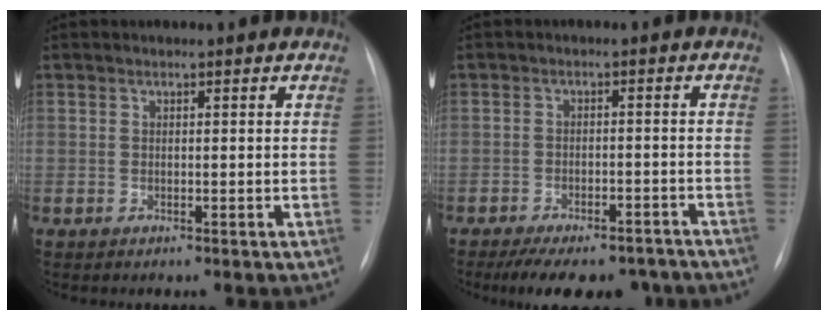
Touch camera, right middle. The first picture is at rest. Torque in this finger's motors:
{"motor_torque": [1.13, -1.00, 0.18, 0.08]}